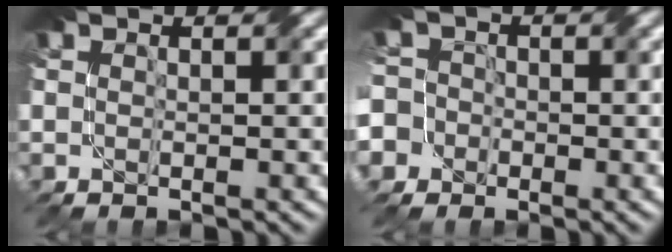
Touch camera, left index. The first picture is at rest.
{"total": 6.2, "force": [-3.0, 5.2, 1.5], "torque": [-0.039, 0.003, -0.074]}